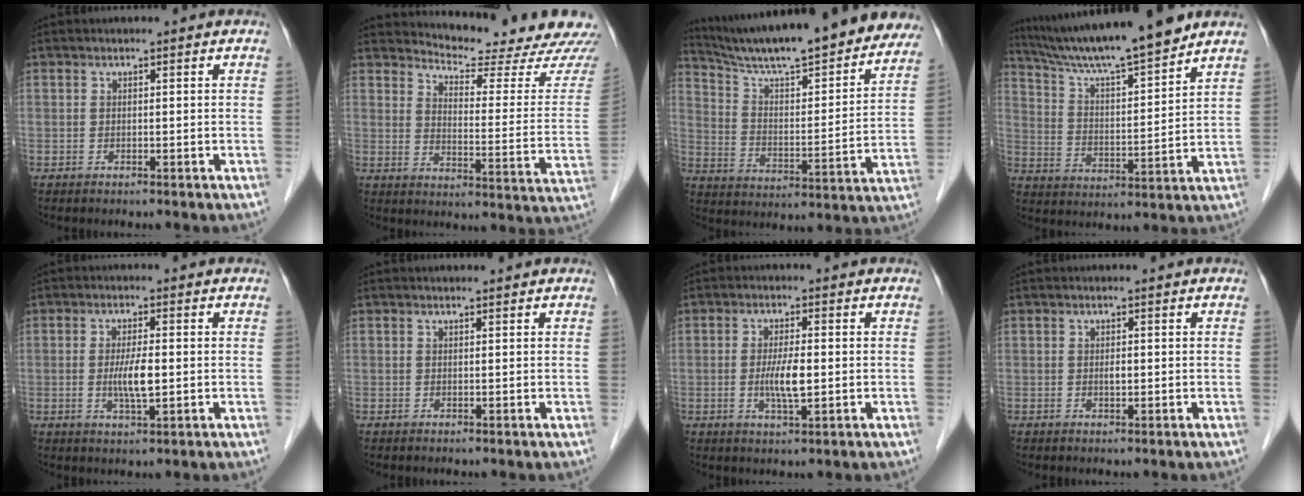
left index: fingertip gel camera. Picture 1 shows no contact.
{"total": 17.4, "force": [16.8, 0.4, 4.5], "torque": [-0.063, -0.100, 0.197]}
{"total": 26.6, "force": [23.5, 3.6, 12.1], "torque": [-0.187, -0.036, 0.322]}
{"total": 15.6, "force": [13.7, -0.3, 7.4], "torque": [-0.128, 0.002, 0.229]}
{"total": 4.3, "force": [-0.5, 0.6, 4.2], "torque": [-0.084, -0.010, -0.007]}
{"total": 1.1, "force": [1.0, 0.1, 0.4], "torque": [-0.007, 0.005, 0.013]}
{"total": 4.5, "force": [-0.5, 0.7, 4.4], "torque": [-0.088, -0.010, -0.009]}
{"total": 0.7, "force": [0.0, 0.3, 0.7], "torque": [-0.011, -0.004, -0.001]}